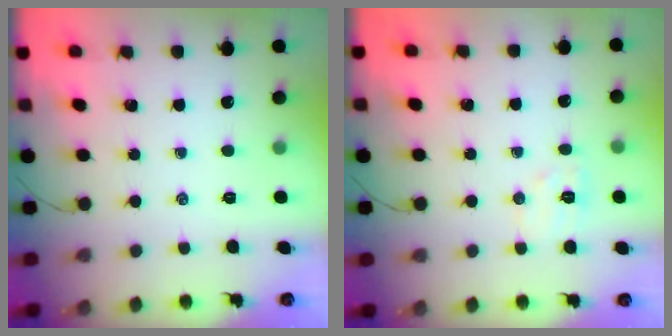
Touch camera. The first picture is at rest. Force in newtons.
{"total": 6.1, "press": 6.0, "slide": 1.1}